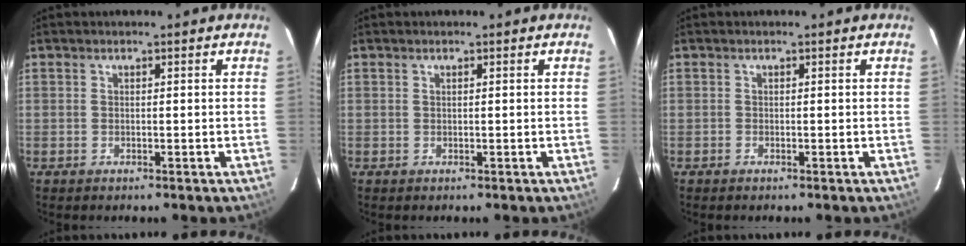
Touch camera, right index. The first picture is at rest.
{"total": 0.0}
{"total": 0.0}